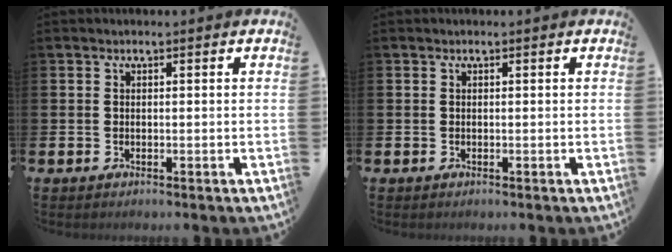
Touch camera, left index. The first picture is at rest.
{"total": 0.0}